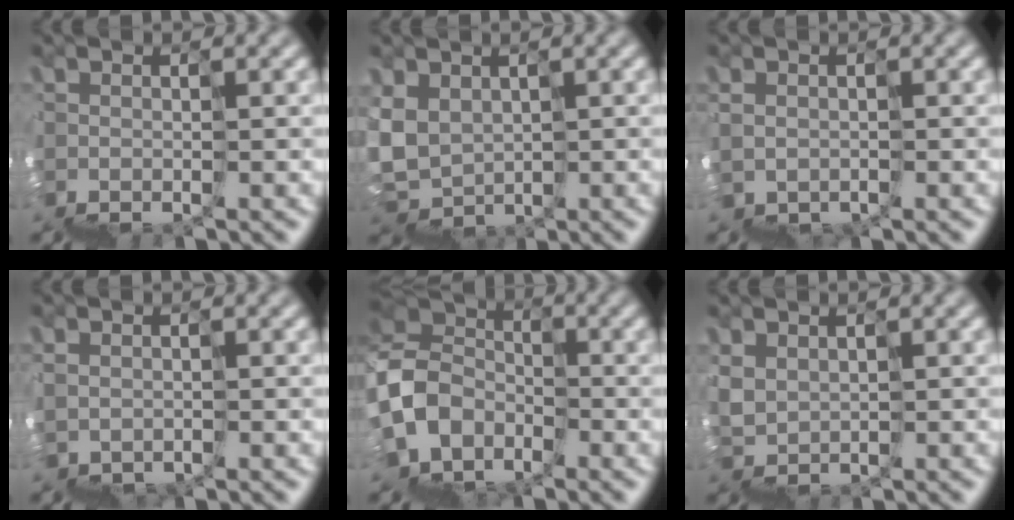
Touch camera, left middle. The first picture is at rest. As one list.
[{"total": 5.0, "force": [2.9, 3.7, 1.6], "torque": [-0.036, 0.018, 0.056]}, {"total": 0.9, "force": [0.1, 0.9, 0.4], "torque": [-0.003, 0.001, 0.003]}, {"total": 1.0, "force": [-0.1, 0.8, 0.6], "torque": [-0.011, -0.002, 0.002]}, {"total": 4.9, "force": [-0.9, 4.2, 2.4], "torque": [-0.058, 0.012, -0.033]}, {"total": 3.4, "force": [2.4, 2.1, 1.1], "torque": [-0.014, 0.012, 0.054]}]